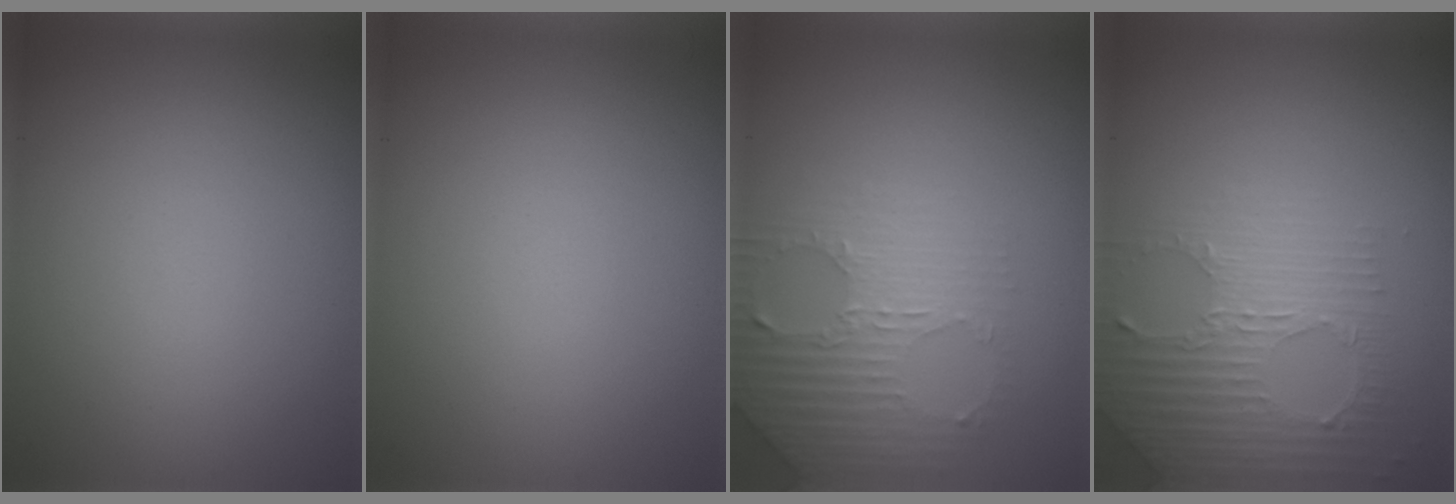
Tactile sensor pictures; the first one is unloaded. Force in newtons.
{"total": 0.0}
{"total": 3.9, "press": 3.7, "slide": 1.0}
{"total": 2.8, "press": 2.7, "slide": 0.9}